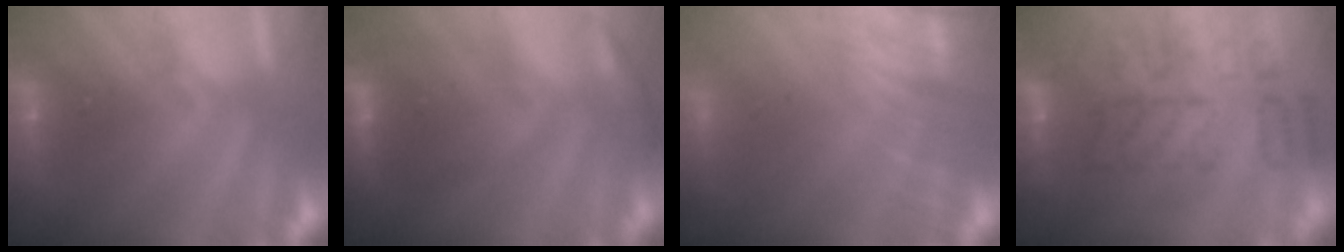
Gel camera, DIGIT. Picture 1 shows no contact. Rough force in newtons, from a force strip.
{"total": 2.6}
{"total": 7.3}
{"total": 10.2}